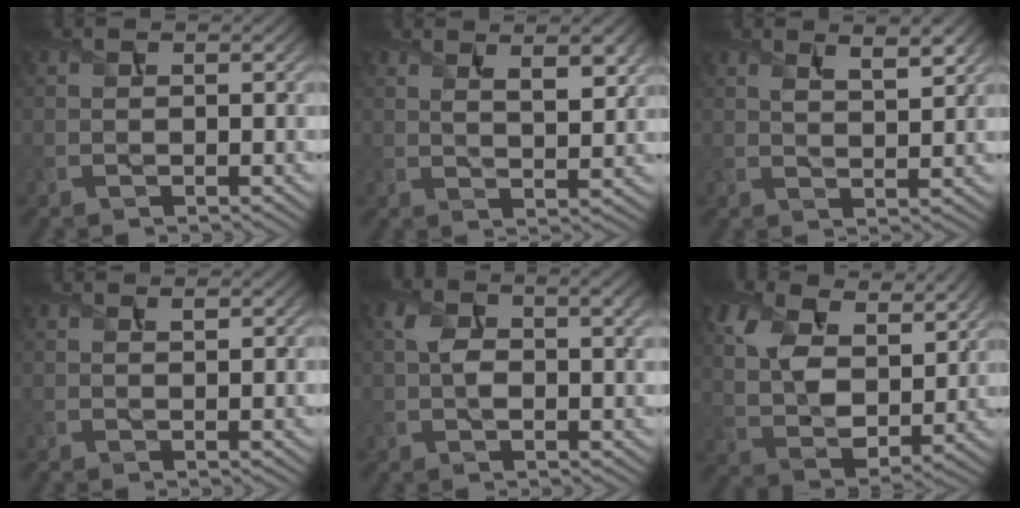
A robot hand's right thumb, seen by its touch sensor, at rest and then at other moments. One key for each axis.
{"total": 5.5, "fx": 3.2, "fy": 1.9, "fz": 4.1, "tx": -0.062, "ty": -0.001, "tz": 0.053}
{"total": 4.4, "fx": 2.8, "fy": 1.3, "fz": 3.1, "tx": -0.054, "ty": -0.002, "tz": 0.053}
{"total": 0.7, "fx": 0.6, "fy": 0.1, "fz": 0.5, "tx": -0.010, "ty": 0.000, "tz": 0.011}
{"total": 6.0, "fx": 1.1, "fy": 3.2, "fz": 5.0, "tx": -0.096, "ty": 0.001, "tz": 0.017}
{"total": 12.6, "fx": 6.7, "fy": 7.1, "fz": 7.9, "tx": -0.194, "ty": 0.000, "tz": 0.113}